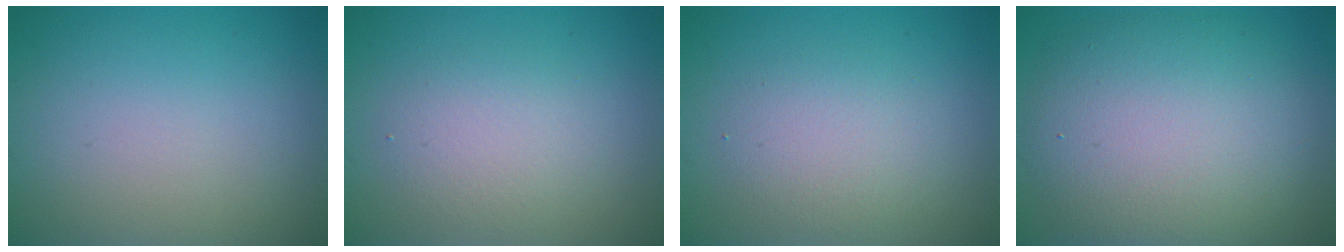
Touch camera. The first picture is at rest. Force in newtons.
{"total": 2.9, "press": 2.8, "slide": 0.2}
{"total": 3.0, "press": 3.0, "slide": 0.2}
{"total": 9.8, "press": 9.8, "slide": 0.7}